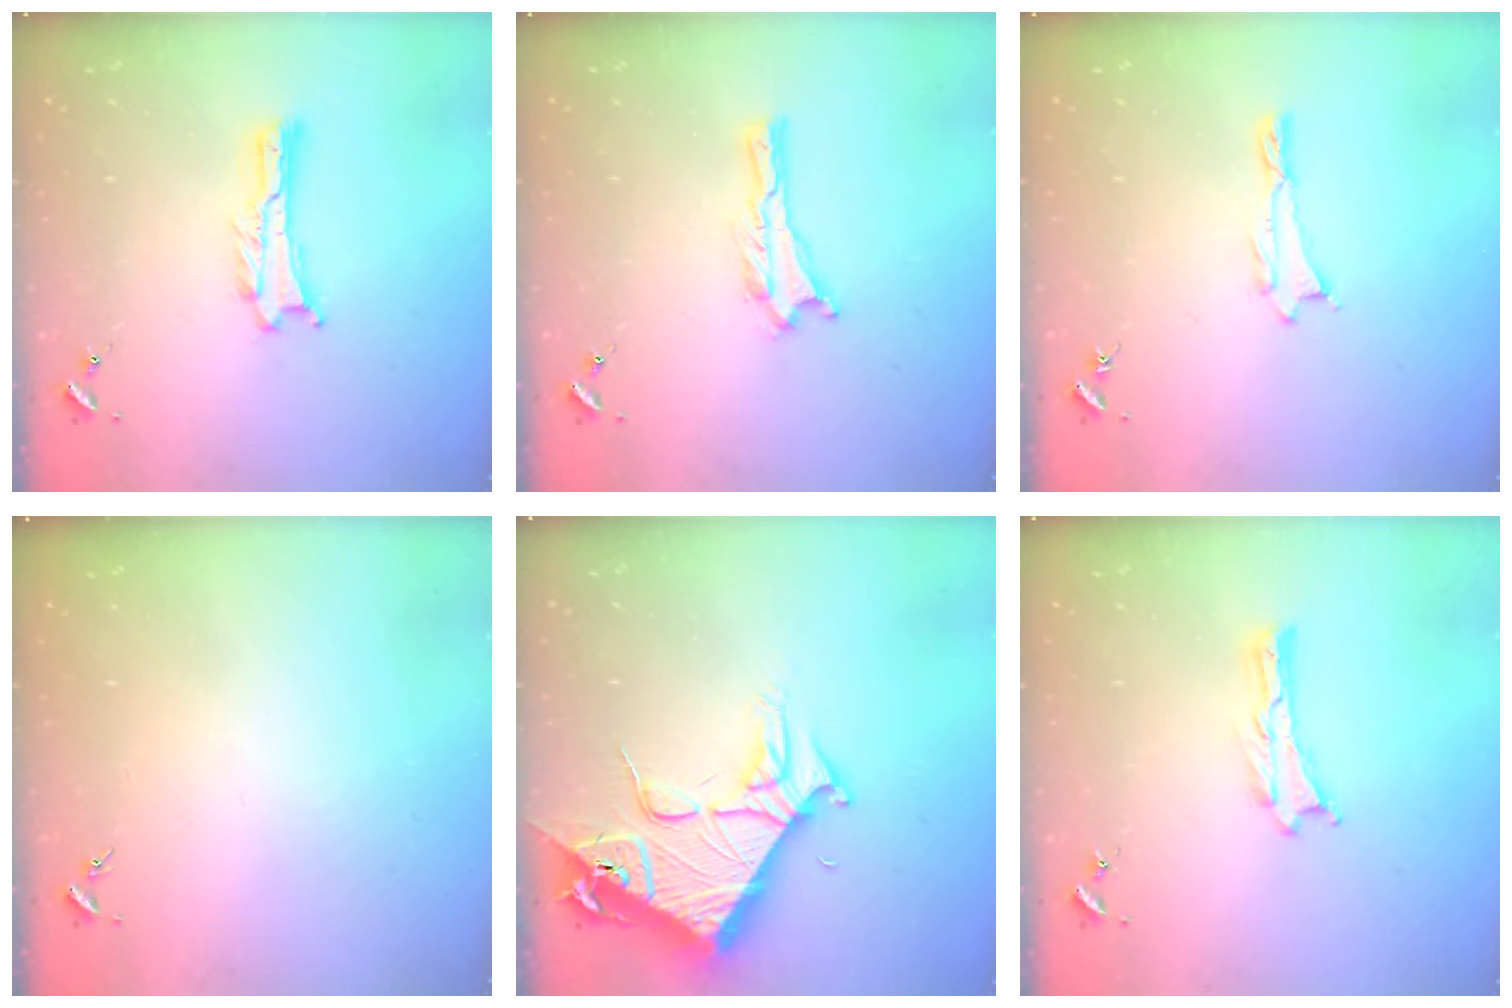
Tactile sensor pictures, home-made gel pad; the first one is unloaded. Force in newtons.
{"total": 0.0}
{"total": 0.0}
{"total": 0.0}
{"total": 9.2, "press": 9.2, "slide": 0.9}
{"total": 0.0}